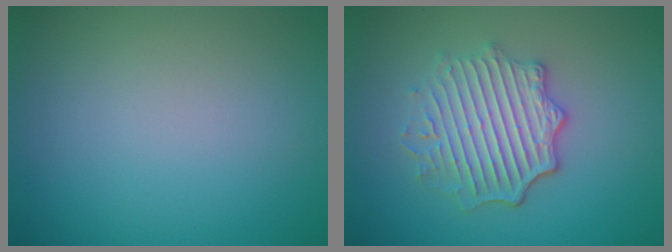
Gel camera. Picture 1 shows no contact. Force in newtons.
{"total": 4.9, "press": 4.1, "slide": 2.6}